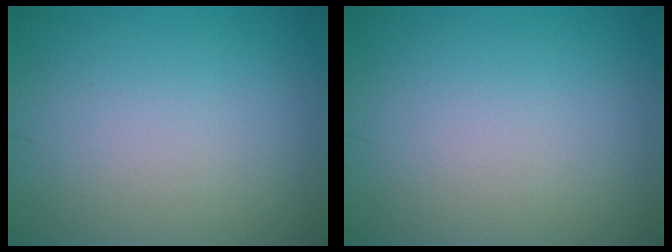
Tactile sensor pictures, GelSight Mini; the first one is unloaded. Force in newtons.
{"total": 0.0}